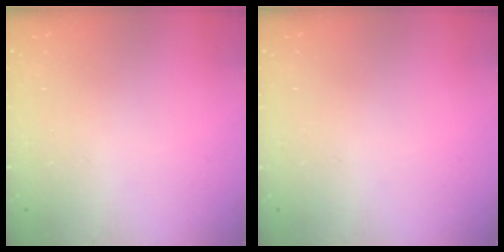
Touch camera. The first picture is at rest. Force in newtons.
{"total": 0.0}